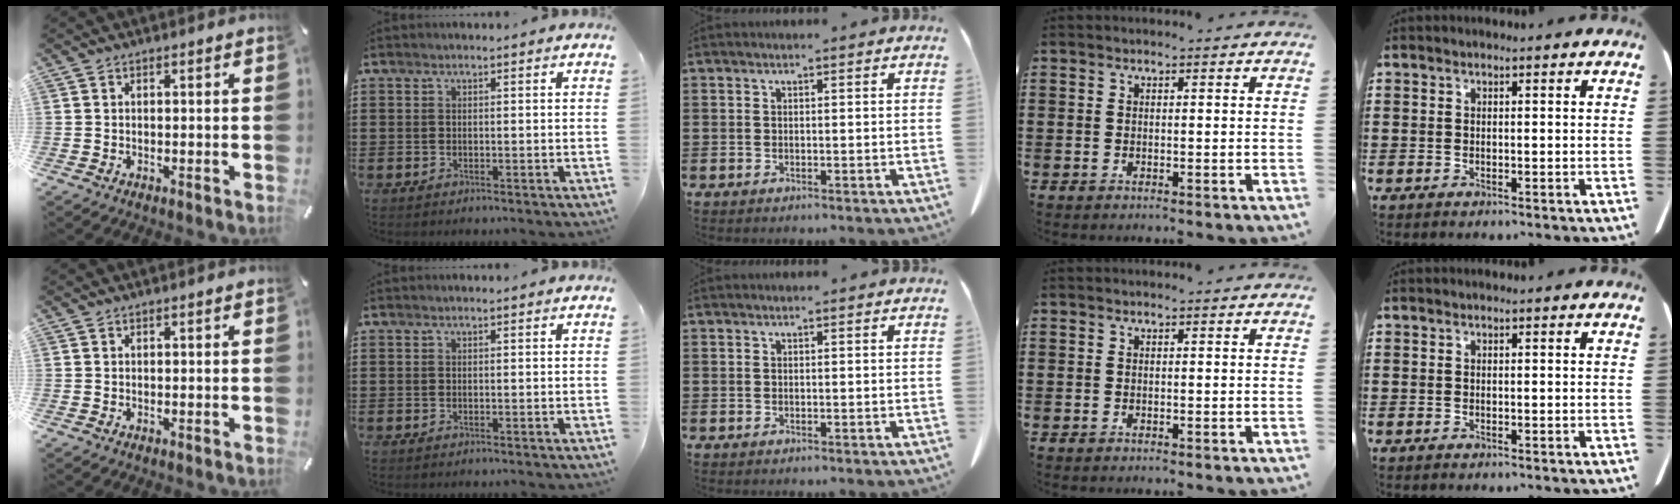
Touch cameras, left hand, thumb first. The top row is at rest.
{}